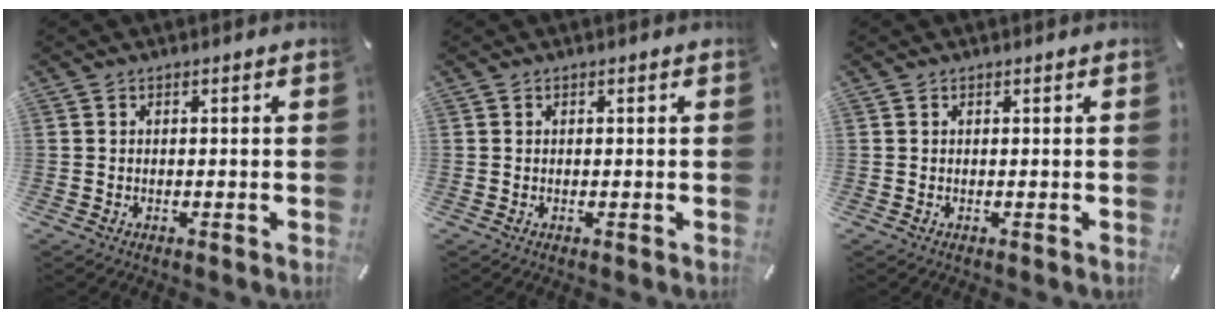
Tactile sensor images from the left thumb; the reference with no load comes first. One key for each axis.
{"total": 0.0}
{"total": 0.0}